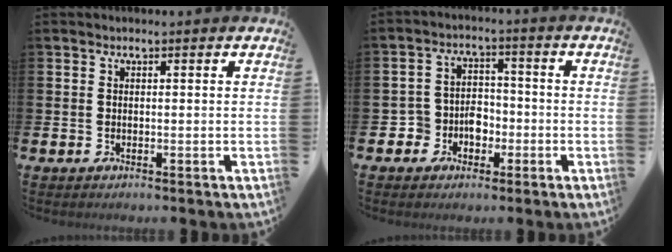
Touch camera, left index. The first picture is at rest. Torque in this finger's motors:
{"motor_torque": [0.13, 0.18, 0.04, 0.00]}